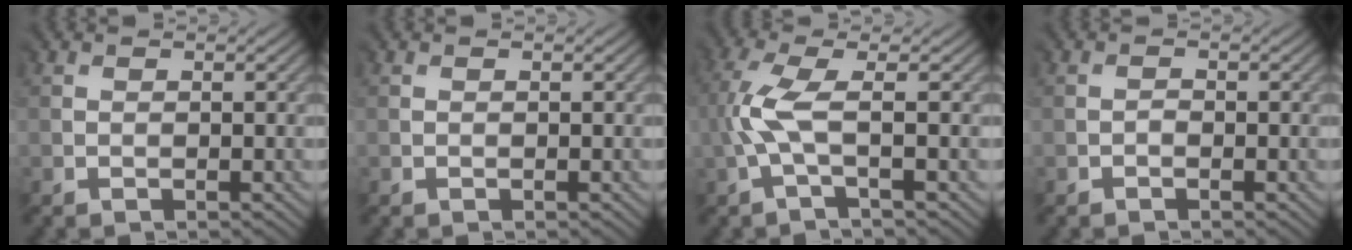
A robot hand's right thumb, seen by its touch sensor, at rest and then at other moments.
{"total": 0.0}
{"total": 4.1, "force": [-0.4, 0.6, 4.1], "torque": [-0.100, 0.019, -0.017]}
{"total": 0.5, "force": [-0.5, 0.2, -0.1], "torque": [0.004, 0.003, -0.008]}